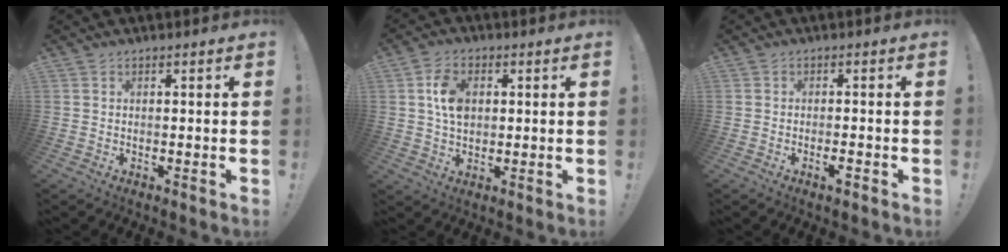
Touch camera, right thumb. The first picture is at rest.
{"total": 8.1, "force": [1.5, 5.6, 5.7], "torque": [-0.098, 0.006, 0.030]}
{"total": 2.4, "force": [-1.3, 0.2, 2.0], "torque": [-0.030, 0.004, -0.023]}